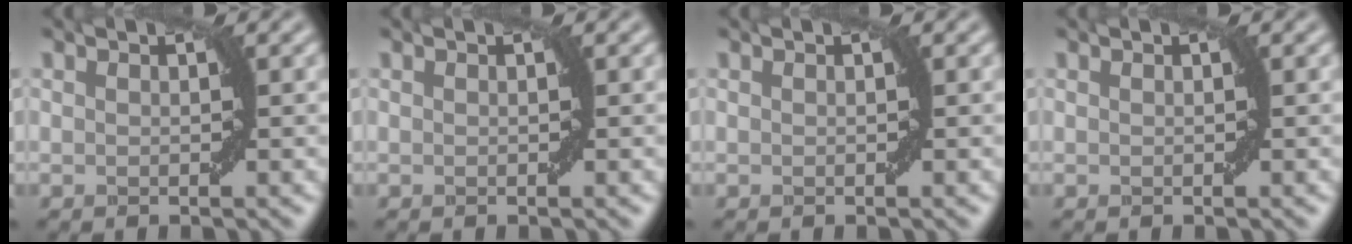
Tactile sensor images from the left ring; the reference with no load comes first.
{"total": 0.0}
{"total": 0.0}
{"total": 0.0}